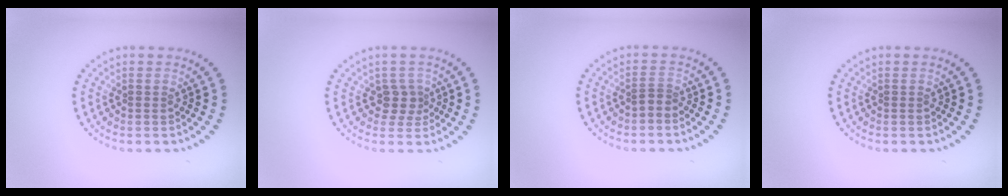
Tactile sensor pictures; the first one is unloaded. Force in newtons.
{"total": 1.8, "press": 1.5, "slide": 1.0}
{"total": 0.9, "press": 0.6, "slide": 0.7}
{"total": 0.0}